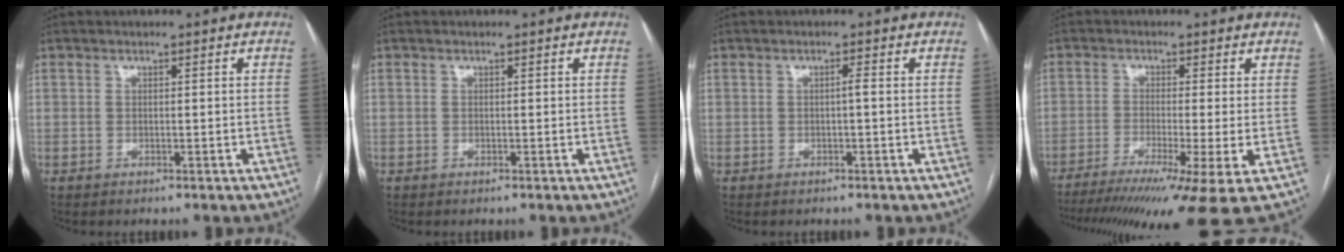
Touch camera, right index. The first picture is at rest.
{"total": 0.0}
{"total": 0.8, "force": [-0.1, 0.0, 0.8], "torque": [-0.012, 0.001, -0.002]}
{"total": 14.2, "force": [-9.8, -1.2, 10.2], "torque": [-0.135, -0.033, -0.154]}